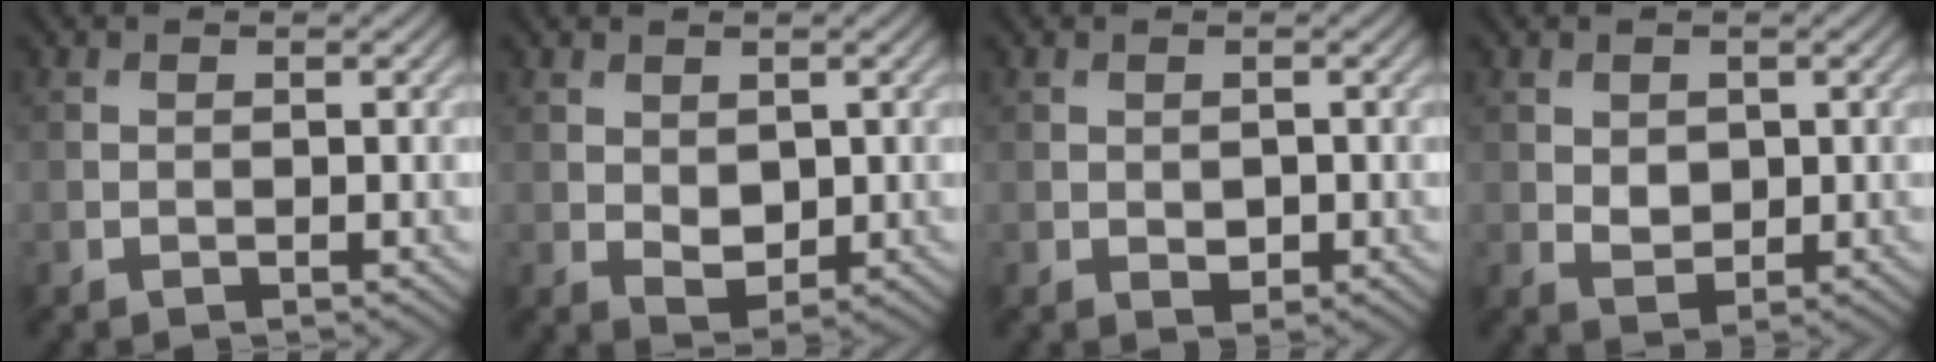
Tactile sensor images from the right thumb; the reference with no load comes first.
{"total": 2.7, "force": [0.5, 1.8, 1.9], "torque": [-0.039, -0.006, 0.016]}
{"total": 1.5, "force": [-0.3, 1.0, 1.1], "torque": [-0.019, -0.006, -0.001]}
{"total": 2.4, "force": [0.6, 1.8, 1.4], "torque": [-0.034, -0.005, 0.014]}